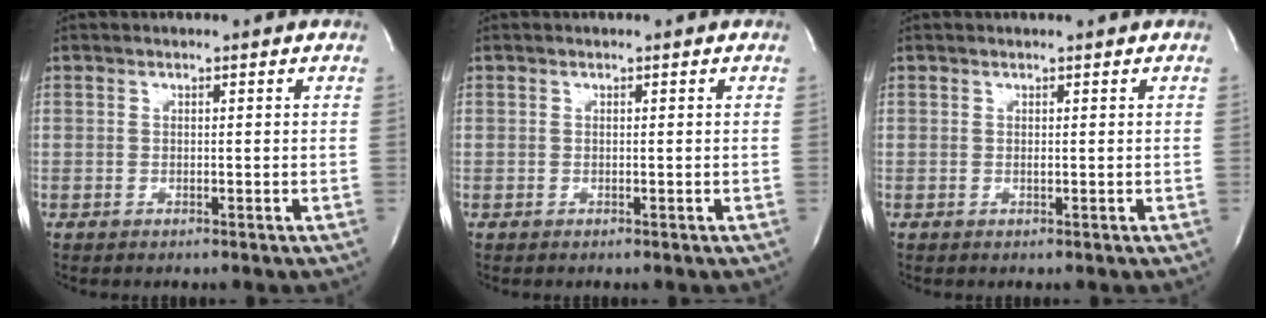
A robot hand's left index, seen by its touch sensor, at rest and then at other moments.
{"total": 0.0}
{"total": 0.5, "force": [0.3, 0.0, 0.4], "torque": [-0.009, 0.001, 0.006]}